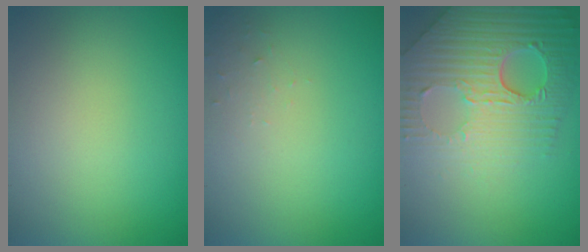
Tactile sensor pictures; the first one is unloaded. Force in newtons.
{"total": 1.0, "press": 0.9, "slide": 0.1}
{"total": 8.4, "press": 6.1, "slide": 5.8}